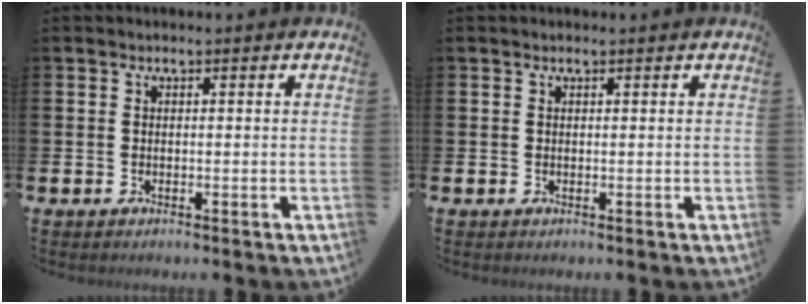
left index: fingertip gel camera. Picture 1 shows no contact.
{"total": 0.6, "force": [0.5, 0.1, 0.3], "torque": [0.001, -0.001, 0.007]}